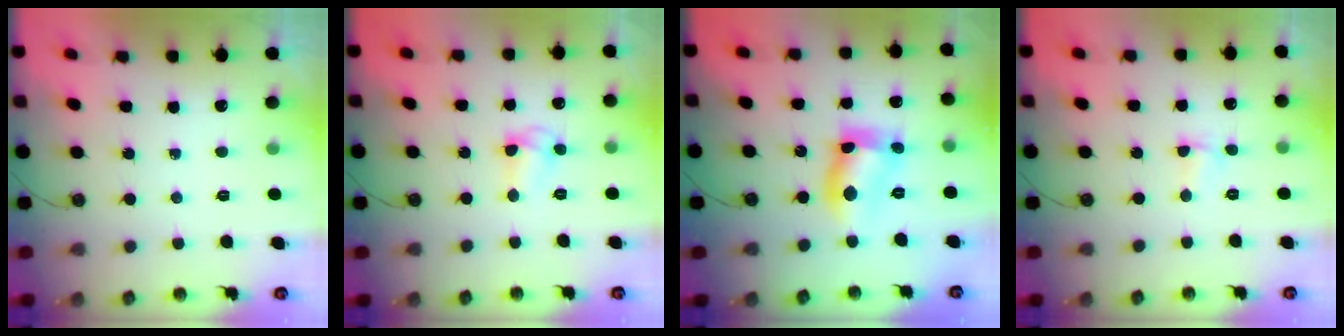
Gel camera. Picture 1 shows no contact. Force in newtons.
{"total": 5.2, "press": 5.2, "slide": 0.5}
{"total": 13.0, "press": 13.0, "slide": 1.0}
{"total": 2.2, "press": 2.1, "slide": 0.5}